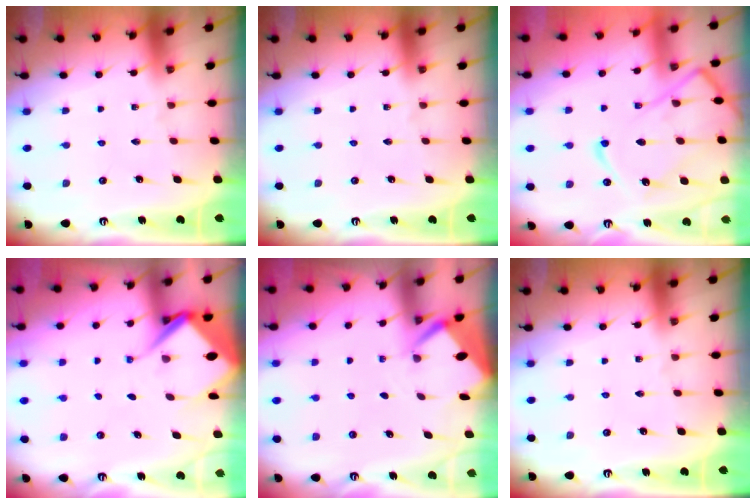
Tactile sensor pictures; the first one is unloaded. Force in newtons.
{"total": 0.0}
{"total": 13.9, "press": 13.9, "slide": 0.9}
{"total": 8.0, "press": 7.9, "slide": 0.9}
{"total": 2.6, "press": 2.6, "slide": 0.3}
{"total": 0.0}